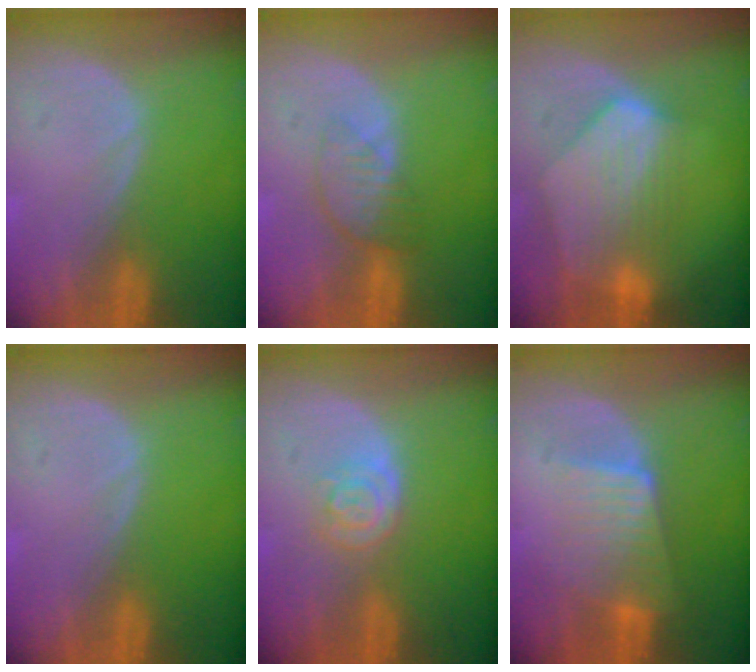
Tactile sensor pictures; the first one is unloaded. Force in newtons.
{"total": 4.0, "press": 3.5, "slide": 1.8}
{"total": 8.2, "press": 7.6, "slide": 3.0}
{"total": 0.0}
{"total": 3.7, "press": 3.6, "slide": 0.8}
{"total": 6.2, "press": 5.9, "slide": 1.8}